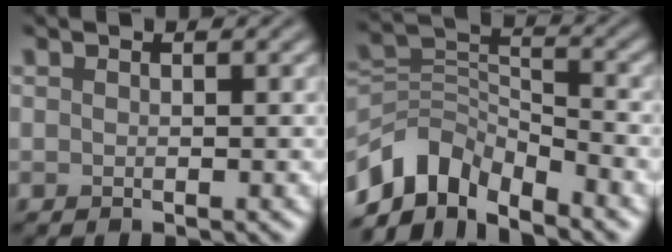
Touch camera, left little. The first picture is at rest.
{"total": 6.7, "force": [-5.1, 3.2, 2.8], "torque": [-0.040, -0.004, -0.105]}